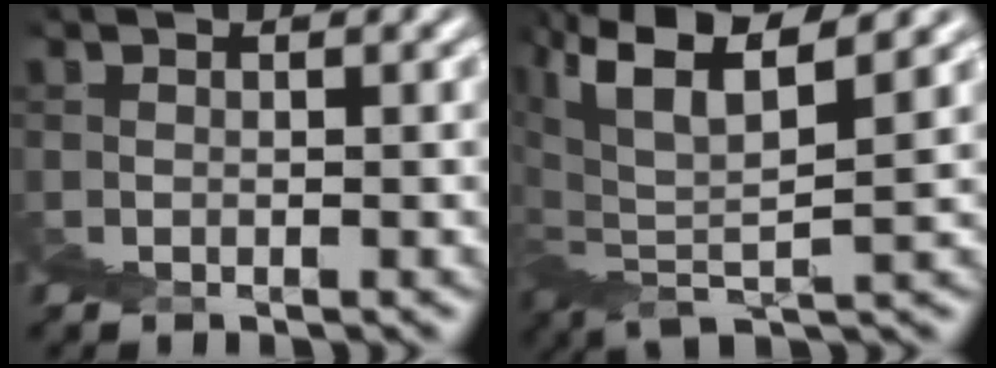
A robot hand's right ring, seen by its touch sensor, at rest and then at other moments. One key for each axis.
{"total": 4.3, "fx": 2.6, "fy": 0.0, "fz": 3.4, "tx": -0.058, "ty": 0.013, "tz": 0.042}